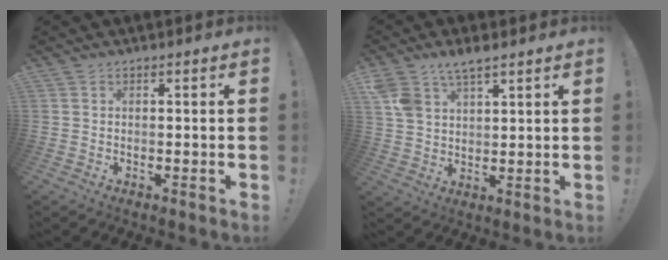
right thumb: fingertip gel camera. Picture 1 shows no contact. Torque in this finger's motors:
{"motor_torque": [0.07, 0.11, 0.72, 0.25, 0.07]}